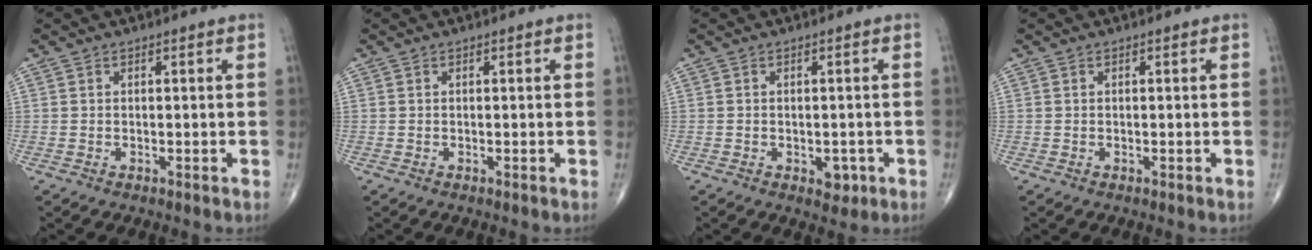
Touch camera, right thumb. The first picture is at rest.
{"total": 0.0}
{"total": 2.8, "force": [-1.0, 1.9, 1.9], "torque": [-0.008, 0.002, -0.008]}
{"total": 0.0}